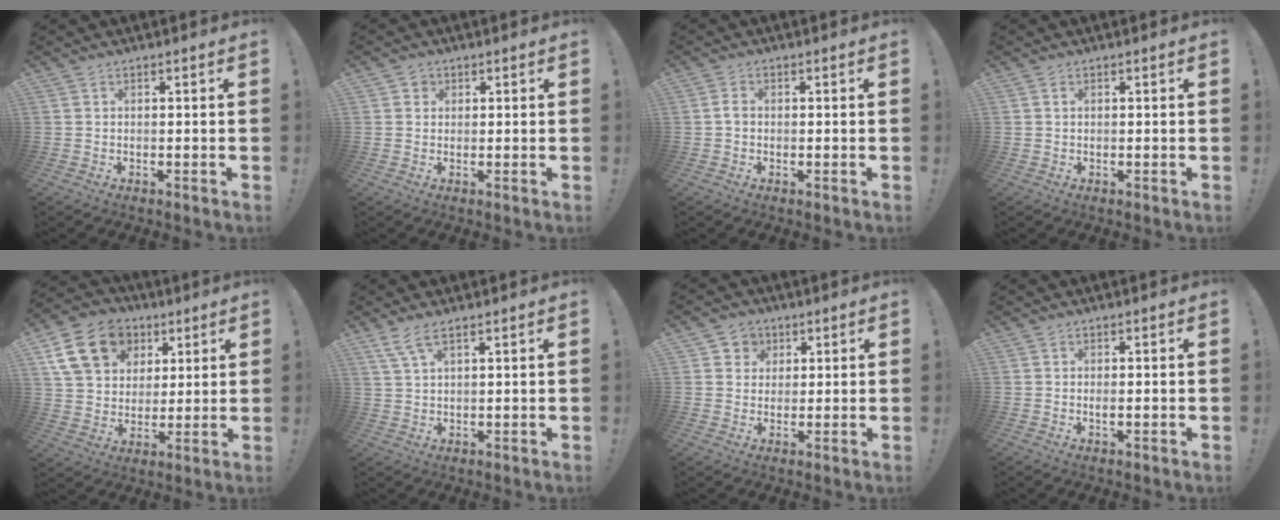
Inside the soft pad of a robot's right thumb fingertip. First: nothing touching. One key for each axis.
{"total": 2.0, "fx": 0.8, "fy": 1.8, "fz": 0.4, "tx": -0.006, "ty": 0.000, "tz": 0.013}
{"total": 1.7, "fx": -0.2, "fy": 1.2, "fz": 1.2, "tx": -0.022, "ty": 0.006, "tz": -0.004}
{"total": 0.6, "fx": 0.1, "fy": 0.4, "fz": 0.4, "tx": -0.007, "ty": 0.003, "tz": 0.002}
{"total": 17.9, "fx": 7.6, "fy": 13.8, "fz": 8.5, "tx": -0.126, "ty": -0.023, "tz": 0.158}
{"total": 5.3, "fx": 3.5, "fy": 1.5, "fz": 3.8, "tx": -0.079, "ty": -0.008, "tz": 0.066}
{"total": 5.1, "fx": 1.6, "fy": 4.8, "fz": 0.8, "tx": -0.012, "ty": -0.010, "tz": 0.030}
{"total": 1.0, "fx": -0.2, "fy": 0.0, "fz": 1.0, "tx": -0.018, "ty": -0.001, "tz": -0.004}